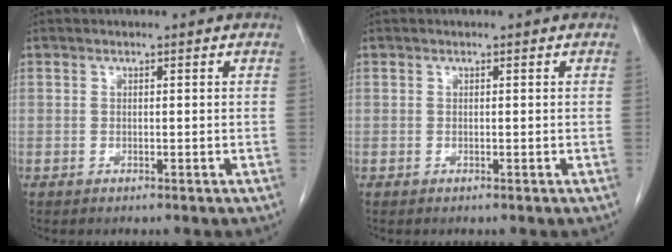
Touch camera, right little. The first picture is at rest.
{"total": 0.0}